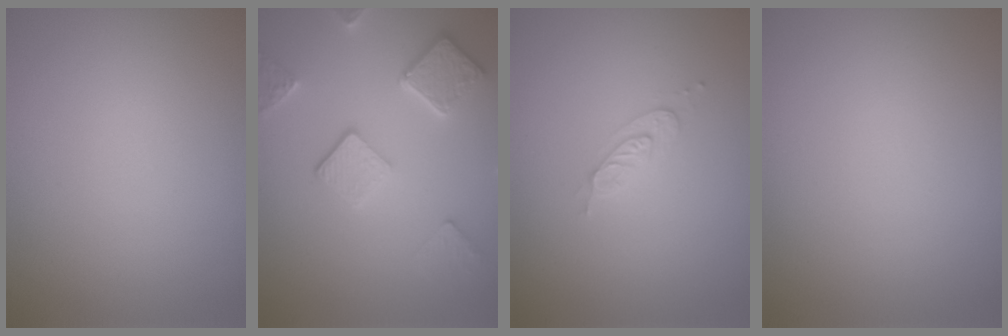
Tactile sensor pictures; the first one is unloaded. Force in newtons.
{"total": 5.1, "press": 3.9, "slide": 3.3}
{"total": 1.7, "press": 1.6, "slide": 0.2}
{"total": 0.0}